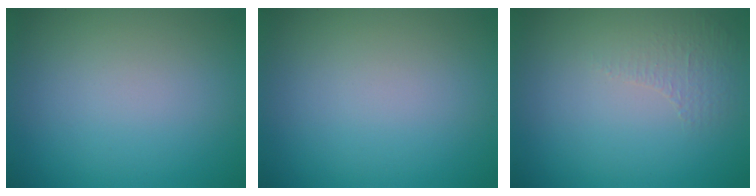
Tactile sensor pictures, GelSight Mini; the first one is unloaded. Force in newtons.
{"total": 0.0}
{"total": 0.9, "press": 0.5, "slide": 0.8}